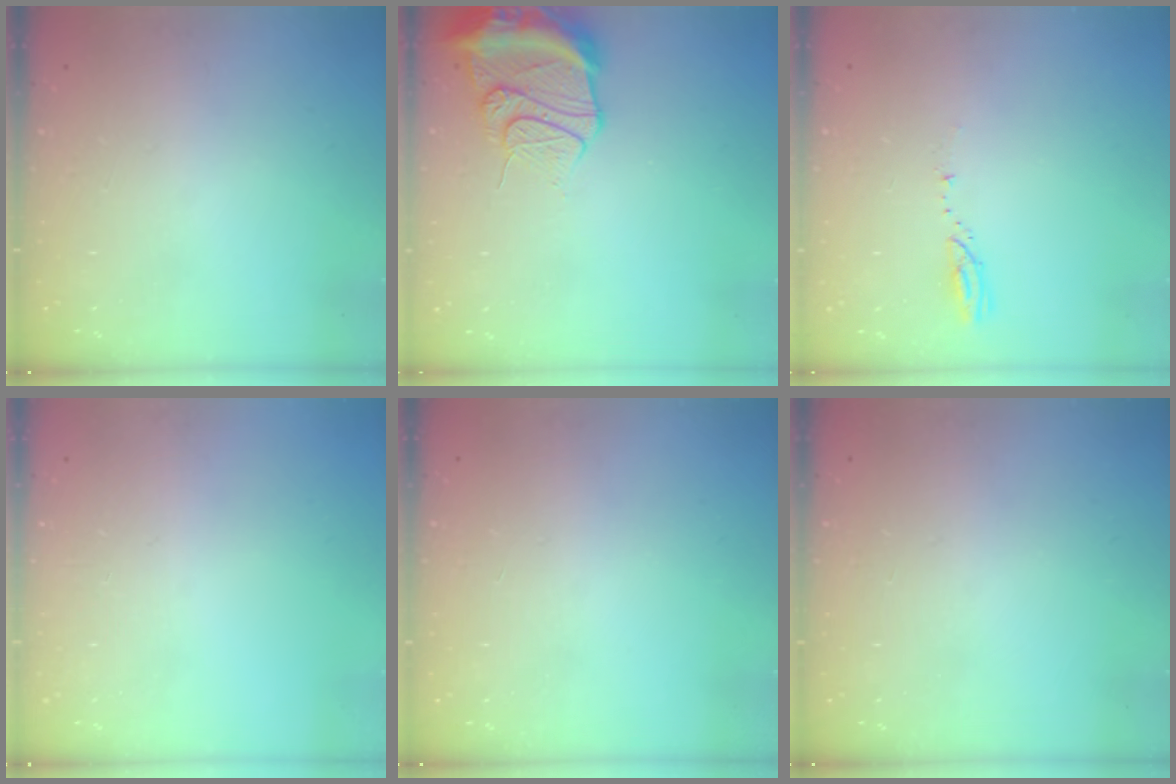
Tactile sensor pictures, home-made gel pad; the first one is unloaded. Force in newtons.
{"total": 14.0, "press": 13.9, "slide": 1.7}
{"total": 3.1, "press": 3.0, "slide": 0.3}
{"total": 0.0}
{"total": 0.0}
{"total": 0.0}